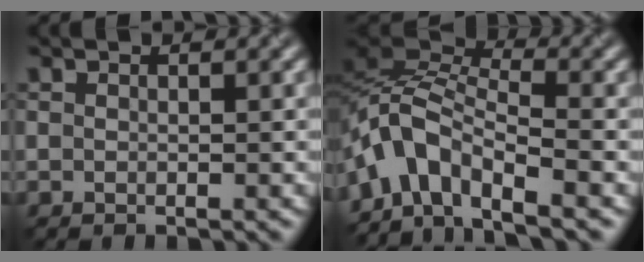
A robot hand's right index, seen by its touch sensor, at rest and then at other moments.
{"total": 6.2, "force": [-4.2, 2.7, 3.6], "torque": [-0.056, 0.007, -0.097]}